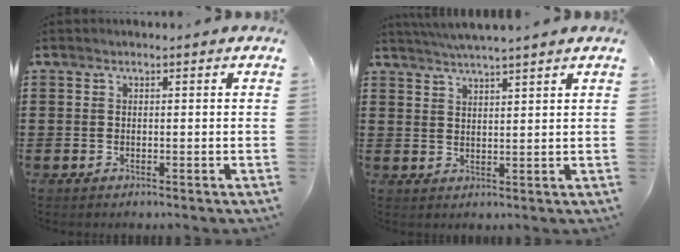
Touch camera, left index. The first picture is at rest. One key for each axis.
{"total": 3.0, "fx": 2.9, "fy": -0.9, "fz": 0.5, "tx": -0.017, "ty": -0.009, "tz": 0.052}